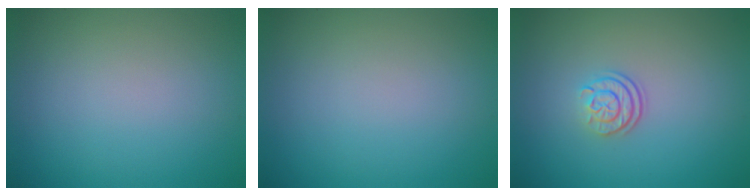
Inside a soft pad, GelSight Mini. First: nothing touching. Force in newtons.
{"total": 0.0}
{"total": 2.4, "press": 1.8, "slide": 1.6}